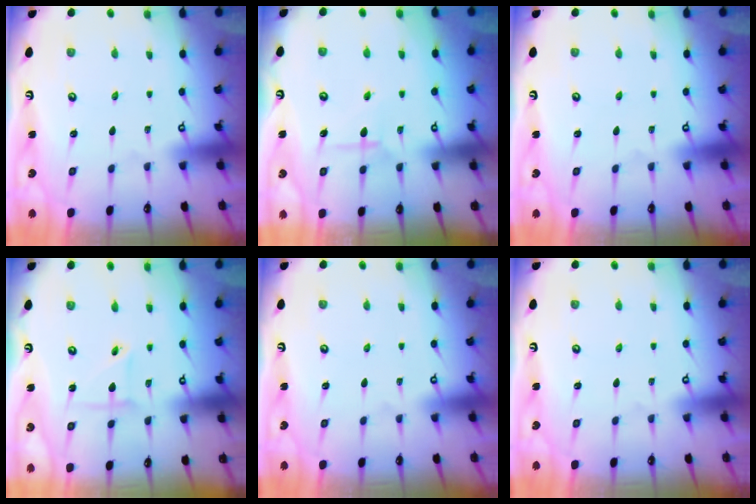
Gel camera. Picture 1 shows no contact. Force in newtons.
{"total": 6.7, "press": 6.7, "slide": 0.6}
{"total": 0.0}
{"total": 2.9, "press": 2.9, "slide": 0.3}
{"total": 0.0}
{"total": 0.0}